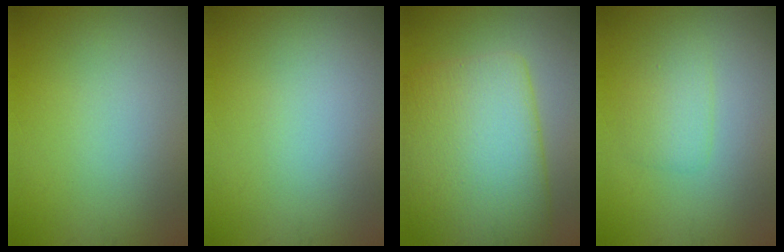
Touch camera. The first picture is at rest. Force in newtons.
{"total": 0.0}
{"total": 11.2, "press": 11.2, "slide": 0.4}
{"total": 1.9, "press": 1.9, "slide": 0.1}